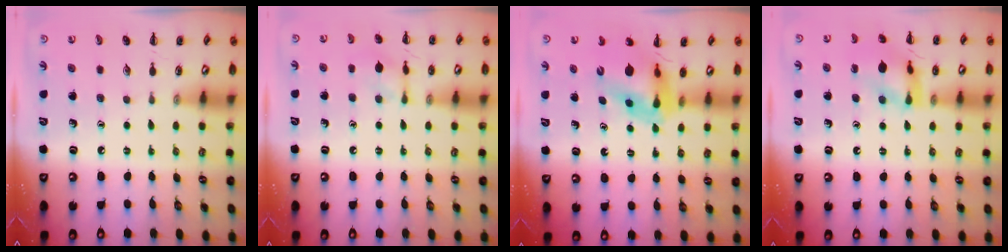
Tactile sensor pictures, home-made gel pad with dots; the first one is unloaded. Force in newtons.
{"total": 6.8, "press": 6.8, "slide": 0.8}
{"total": 9.3, "press": 8.9, "slide": 2.8}
{"total": 12.8, "press": 12.7, "slide": 1.2}